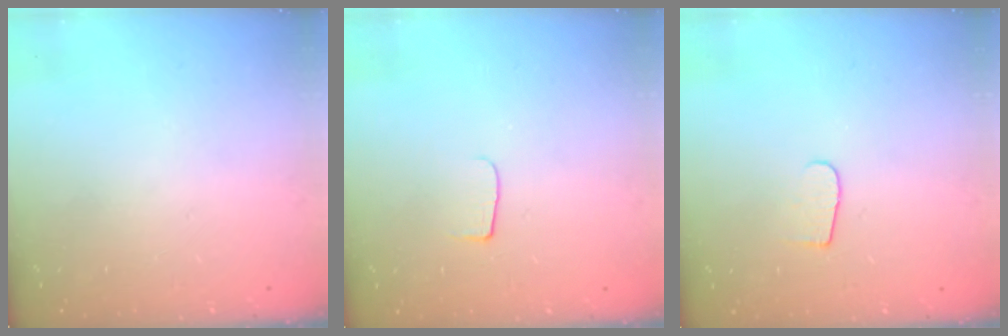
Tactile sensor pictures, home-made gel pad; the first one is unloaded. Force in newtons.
{"total": 4.8, "press": 4.8, "slide": 0.6}
{"total": 5.2, "press": 5.1, "slide": 0.6}